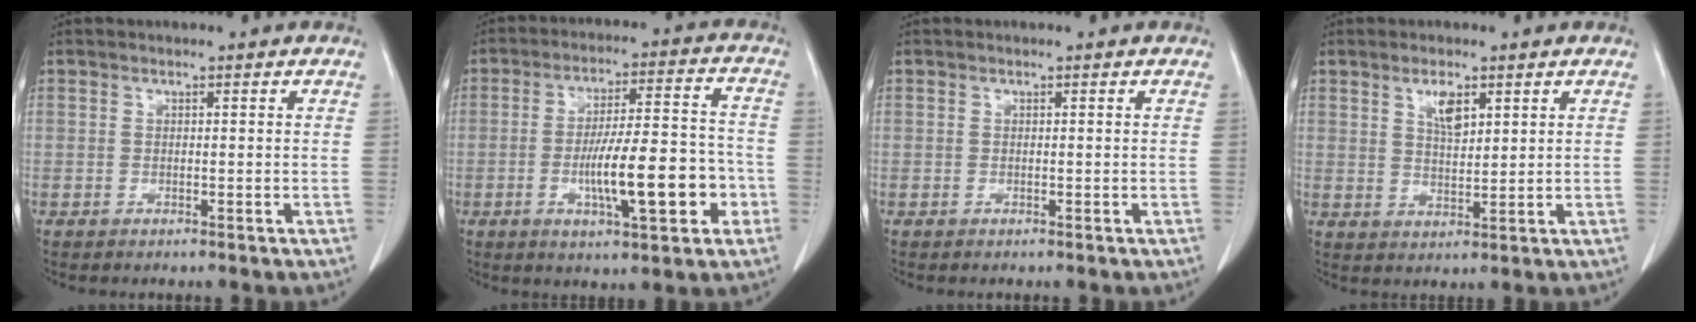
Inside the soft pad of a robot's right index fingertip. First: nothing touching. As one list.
[{"total": 13.2, "force": [-3.9, 2.7, 12.4], "torque": [-0.205, 0.013, -0.057]}, {"total": 0.0}, {"total": 4.0, "force": [2.1, 1.4, 3.1], "torque": [-0.059, 0.001, 0.043]}]